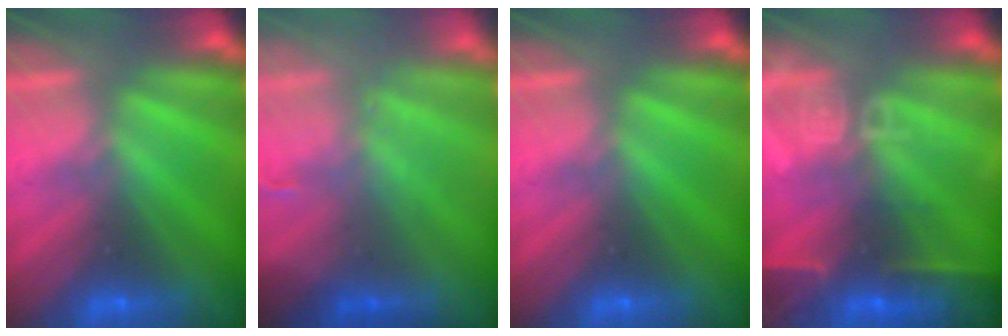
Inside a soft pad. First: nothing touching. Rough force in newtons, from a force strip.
{"total": 2.6}
{"total": 0.0}
{"total": 13.7}